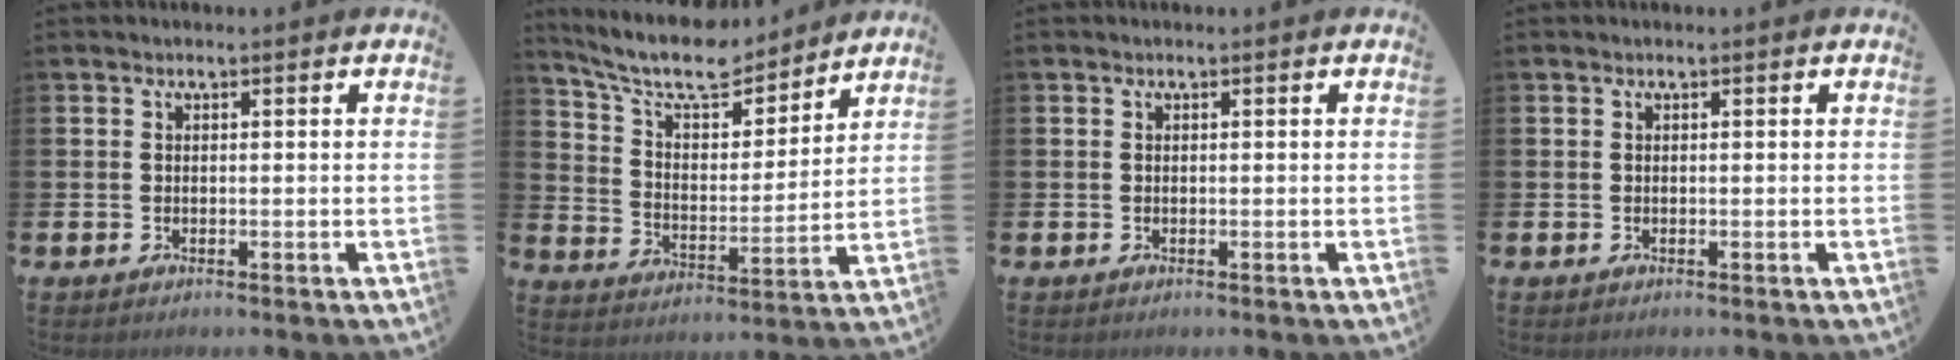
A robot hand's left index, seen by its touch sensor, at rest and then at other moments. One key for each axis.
{"total": 10.2, "fx": 9.1, "fy": 2.8, "fz": 3.7, "tx": -0.104, "ty": -0.059, "tz": 0.158}
{"total": 0.0}
{"total": 0.0}